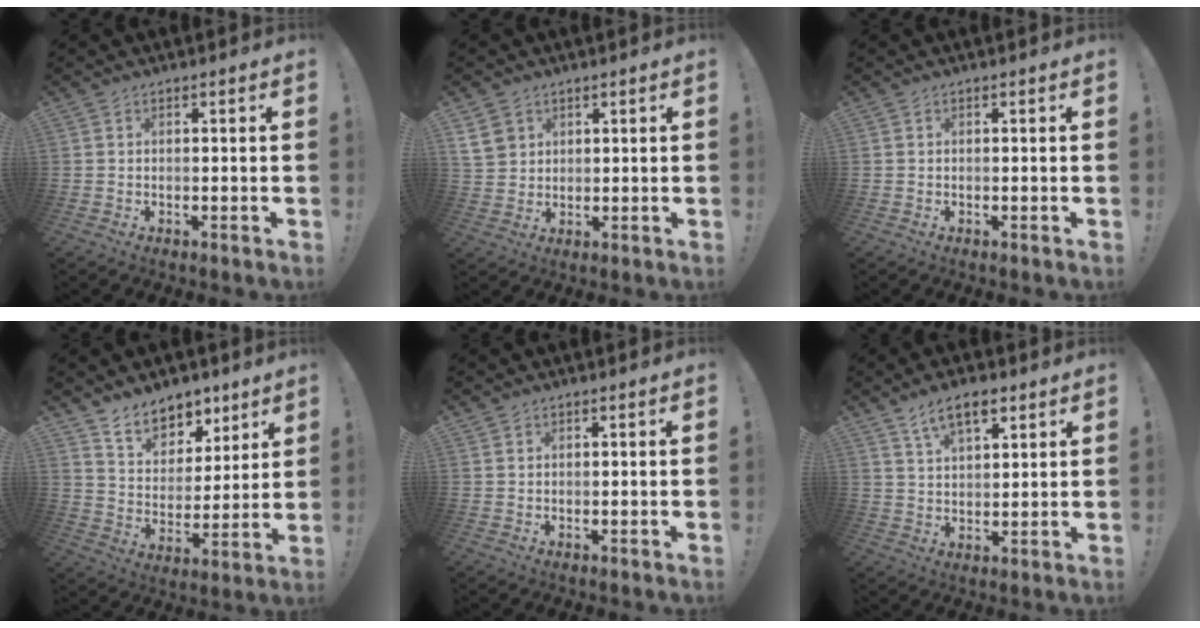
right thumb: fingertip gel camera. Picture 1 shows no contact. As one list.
[{"total": 6.7, "force": [3.4, 5.2, 2.6], "torque": [-0.049, -0.010, 0.068]}, {"total": 0.0}, {"total": 11.4, "force": [9.1, 6.4, 2.8], "torque": [-0.046, -0.067, 0.174]}, {"total": 0.6, "force": [0.5, 0.4, 0.0], "torque": [0.000, -0.001, 0.009]}, {"total": 8.3, "force": [5.2, 3.7, 5.3], "torque": [-0.088, -0.017, 0.094]}]